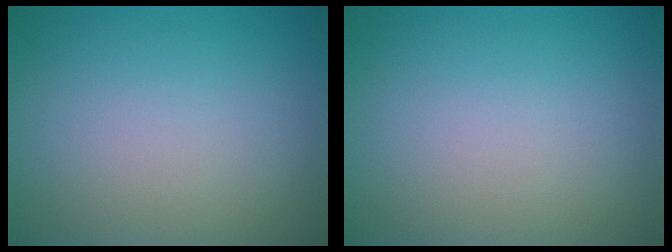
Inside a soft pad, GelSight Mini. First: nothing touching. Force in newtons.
{"total": 0.0}